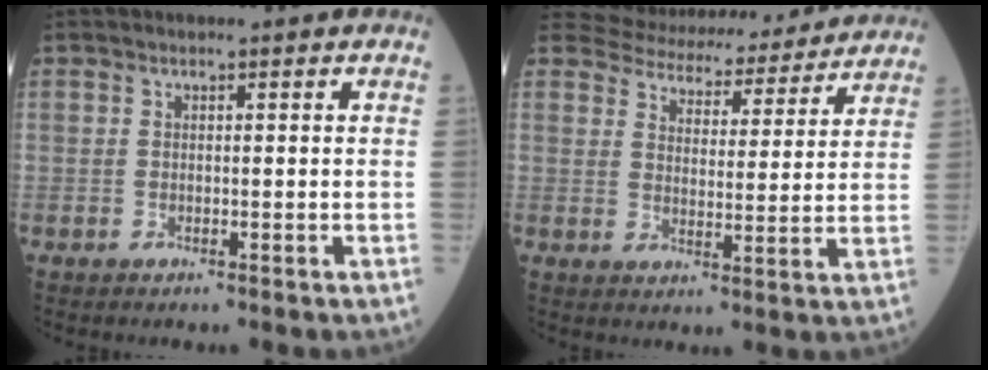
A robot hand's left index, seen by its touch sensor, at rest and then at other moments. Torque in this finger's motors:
{"motor_torque": [-1.15, -0.76, -0.45, -0.10]}